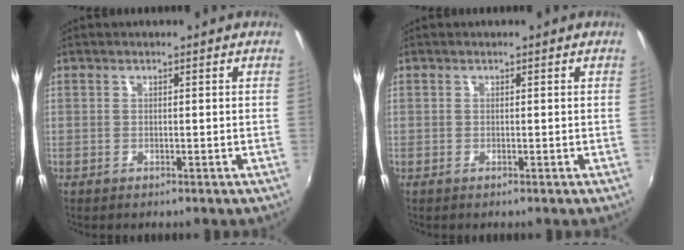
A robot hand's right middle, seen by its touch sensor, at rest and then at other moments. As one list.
[{"total": 0.0}]